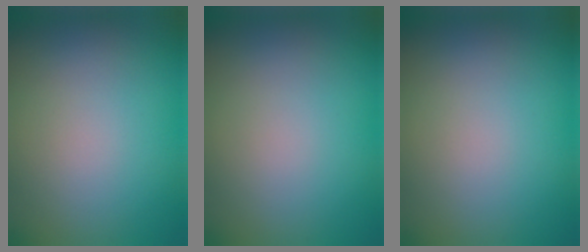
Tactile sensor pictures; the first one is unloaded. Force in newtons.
{"total": 0.0}
{"total": 0.0}